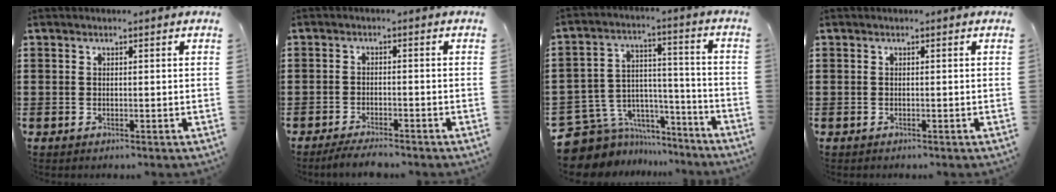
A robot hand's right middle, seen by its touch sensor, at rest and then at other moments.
{"total": 2.8, "force": [-2.7, 0.1, 0.9], "torque": [-0.016, 0.000, -0.052]}
{"total": 7.9, "force": [-6.2, 4.8, 1.1], "torque": [-0.054, 0.001, -0.117]}
{"total": 0.0}